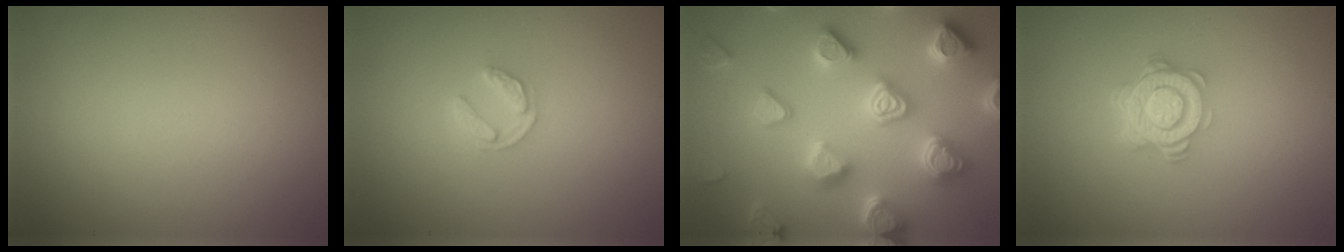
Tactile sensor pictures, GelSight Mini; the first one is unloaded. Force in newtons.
{"total": 1.6, "press": 1.6, "slide": 0.3}
{"total": 7.4, "press": 7.2, "slide": 1.7}
{"total": 4.7, "press": 3.4, "slide": 3.2}